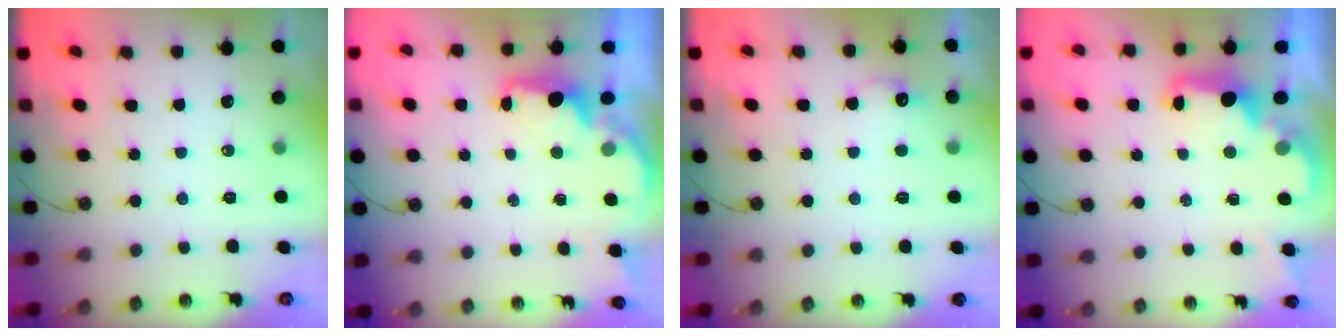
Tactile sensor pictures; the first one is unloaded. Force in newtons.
{"total": 2.4, "press": 2.3, "slide": 0.8}
{"total": 6.9, "press": 6.8, "slide": 1.2}
{"total": 2.8, "press": 2.7, "slide": 0.9}